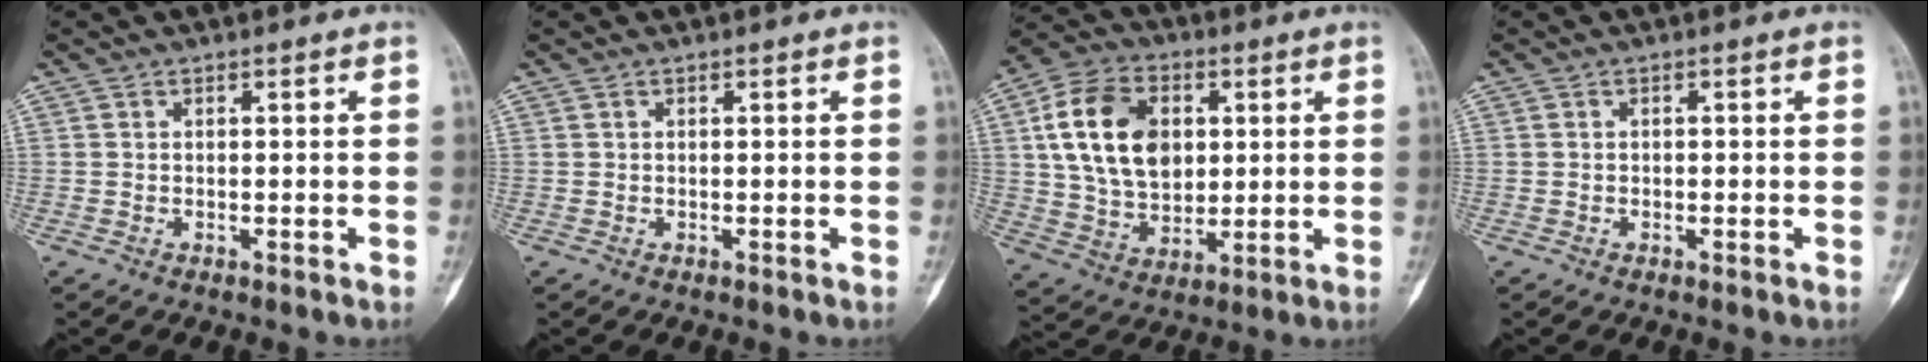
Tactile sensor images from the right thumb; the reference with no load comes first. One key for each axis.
{"total": 0.0}
{"total": 17.0, "fx": 3.6, "fy": 11.8, "fz": 11.7, "tx": -0.183, "ty": -0.002, "tz": 0.067}
{"total": 0.0}